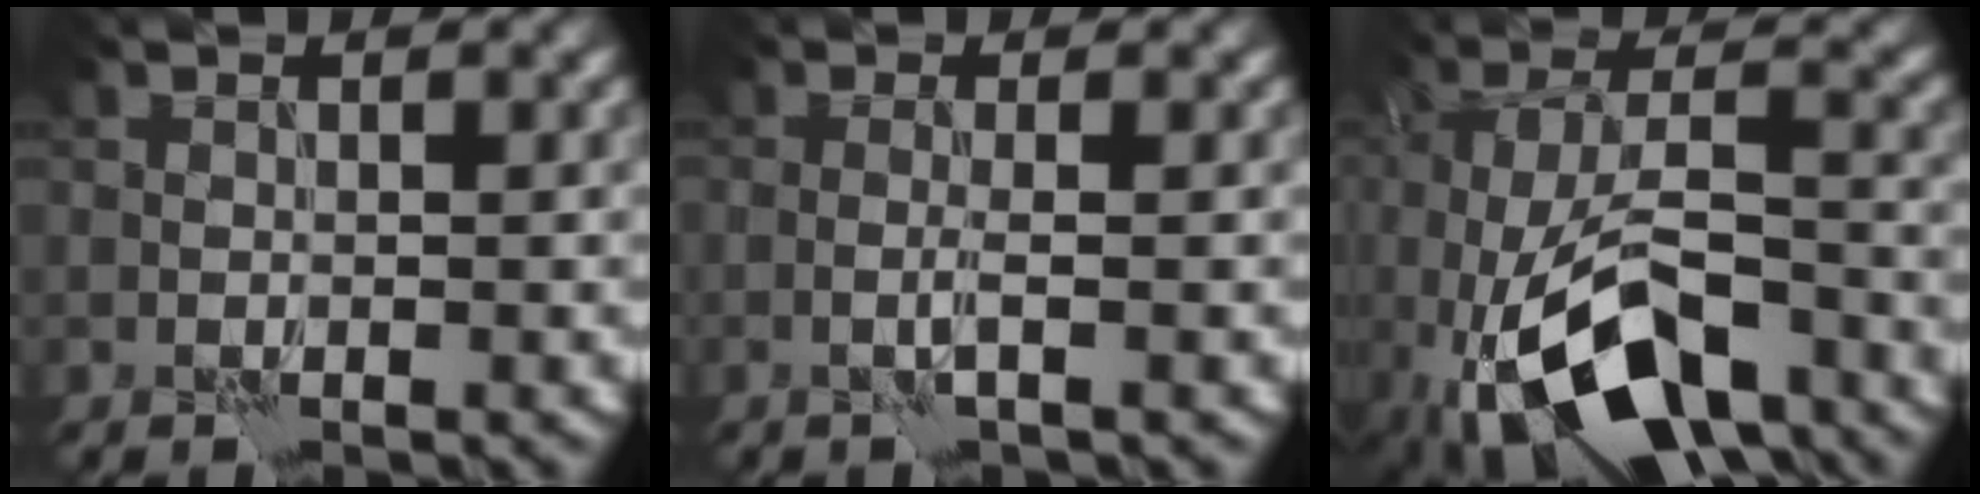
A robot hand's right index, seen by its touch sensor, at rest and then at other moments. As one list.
[{"total": 1.0, "force": [-0.2, -0.1, 1.0], "torque": [-0.020, 0.001, -0.008]}, {"total": 11.5, "force": [-5.9, 4.9, 8.6], "torque": [-0.157, -0.007, -0.100]}]